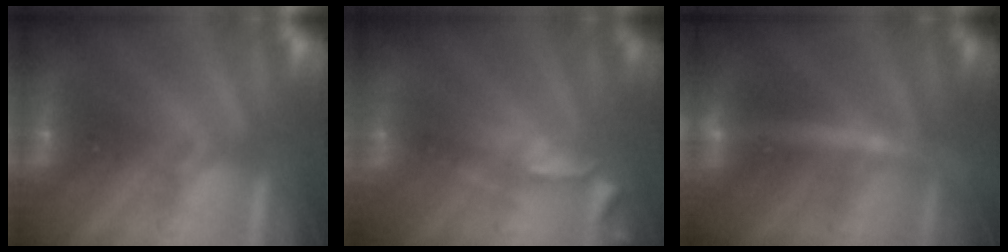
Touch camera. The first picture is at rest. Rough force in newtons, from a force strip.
{"total": 2.8}
{"total": 2.6}